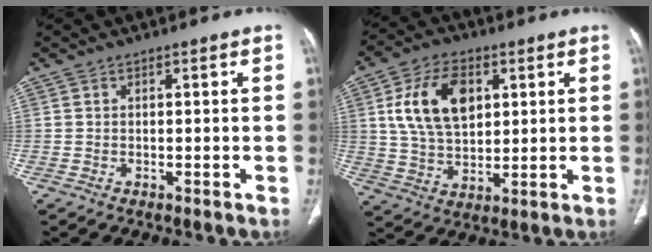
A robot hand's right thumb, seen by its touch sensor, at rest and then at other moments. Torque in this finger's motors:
{"motor_torque": [-0.71, 1.07, 1.28, 0.33, 0.13]}